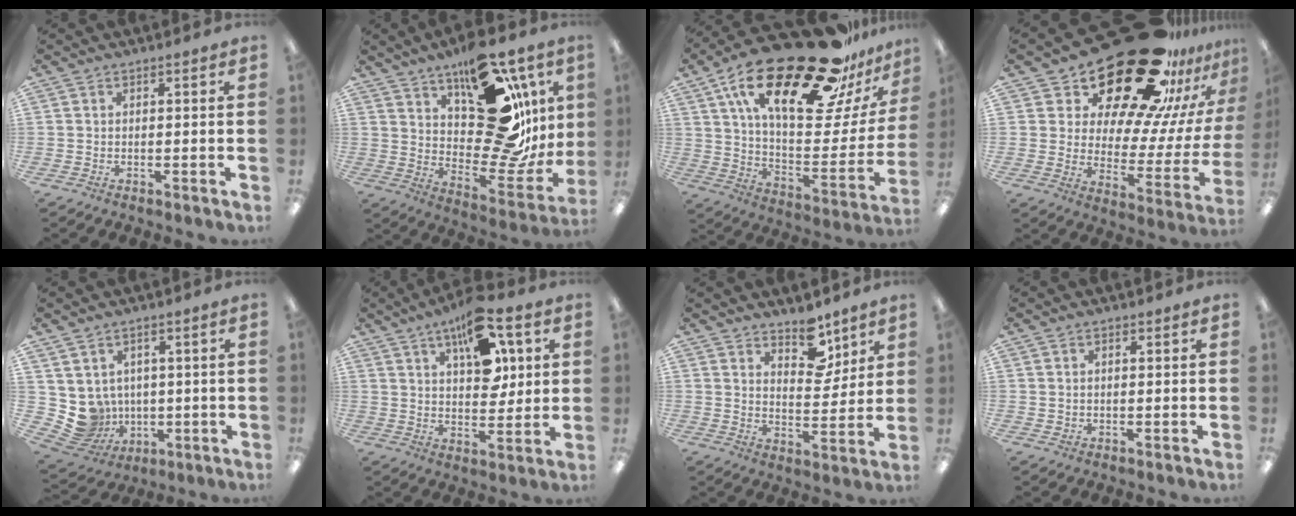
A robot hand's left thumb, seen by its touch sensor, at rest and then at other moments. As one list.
[{"total": 26.0, "force": [11.0, 13.6, 19.2], "torque": [-0.249, -0.069, 0.205]}, {"total": 32.1, "force": [20.5, 11.1, 22.1], "torque": [-0.339, -0.126, 0.349]}, {"total": 27.6, "force": [21.8, 10.3, 13.4], "torque": [-0.201, -0.159, 0.375]}, {"total": 7.6, "force": [1.7, 7.3, 1.4], "torque": [-0.067, -0.027, 0.041]}, {"total": 15.1, "force": [8.1, 7.3, 10.4], "torque": [-0.148, -0.029, 0.139]}, {"total": 8.4, "force": [6.8, 4.1, 2.8], "torque": [-0.023, -0.048, 0.119]}, {"total": 1.3, "force": [0.8, 0.9, 0.2], "torque": [-0.005, 0.004, 0.015]}]